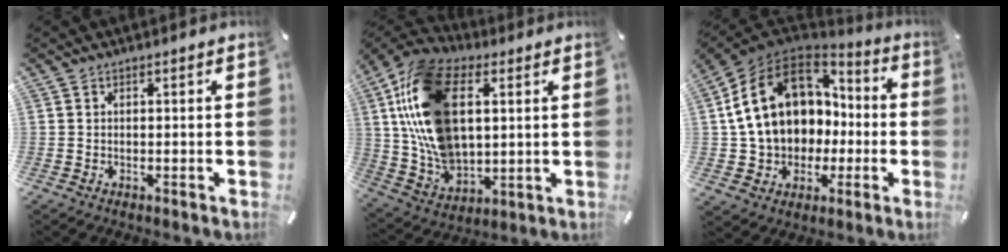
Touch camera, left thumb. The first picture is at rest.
{"total": 21.8, "force": [5.6, 14.6, 15.2], "torque": [-0.348, -0.009, 0.099]}
{"total": 17.7, "force": [2.3, 14.6, 9.7], "torque": [-0.198, 0.004, 0.050]}